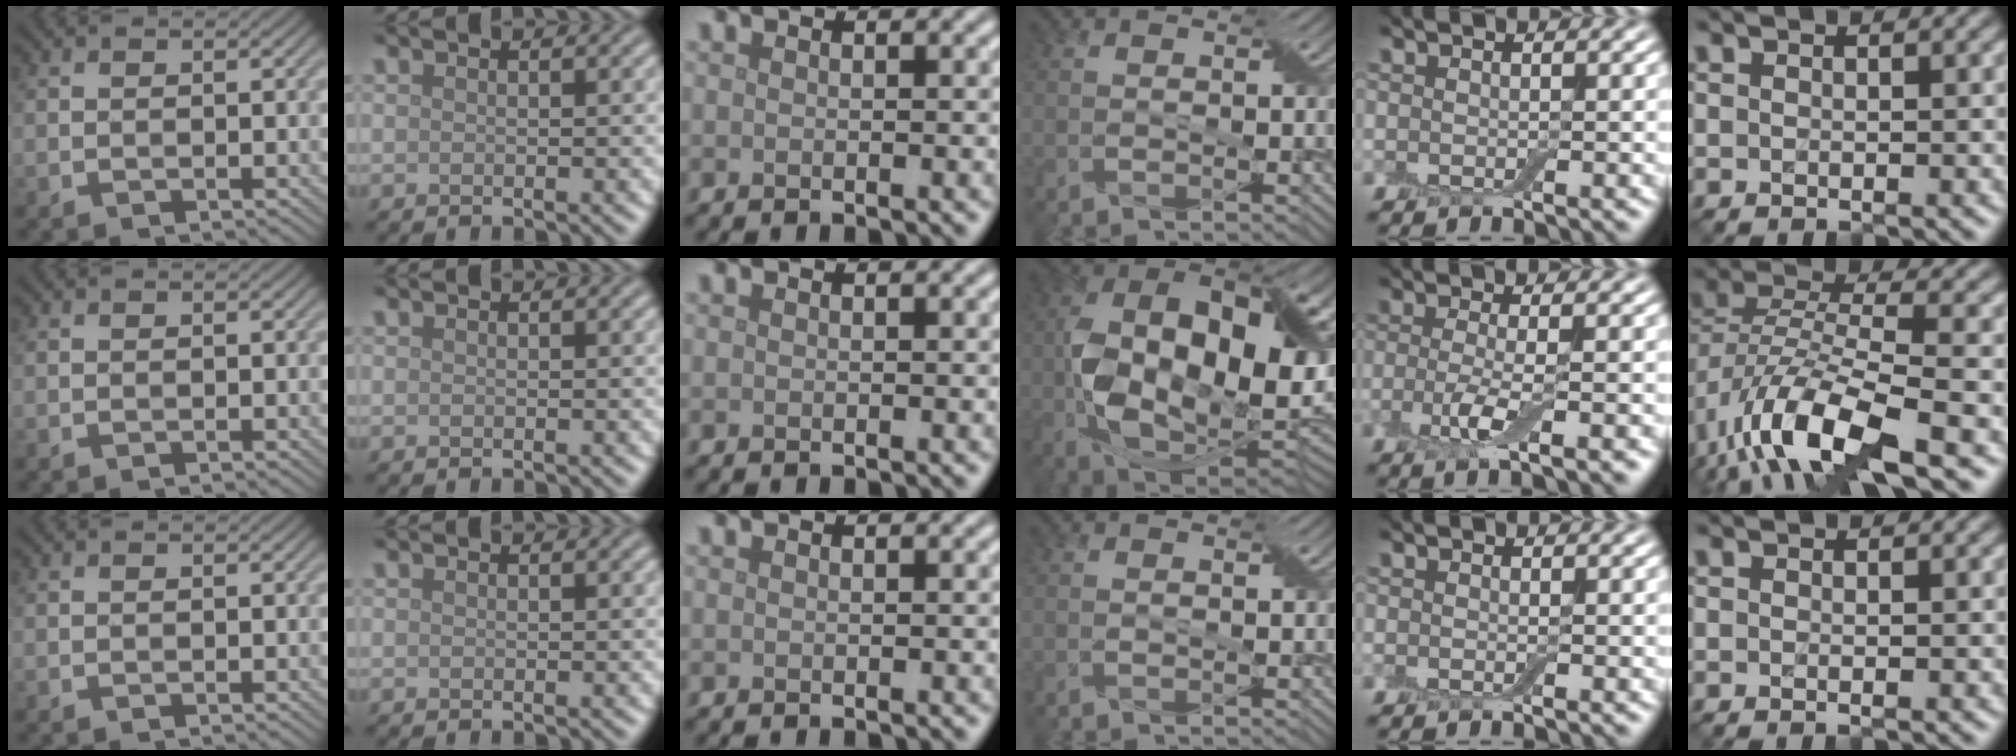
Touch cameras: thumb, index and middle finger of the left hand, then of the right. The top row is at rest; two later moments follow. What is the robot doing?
{"motion": "insert", "object": "drawer"}